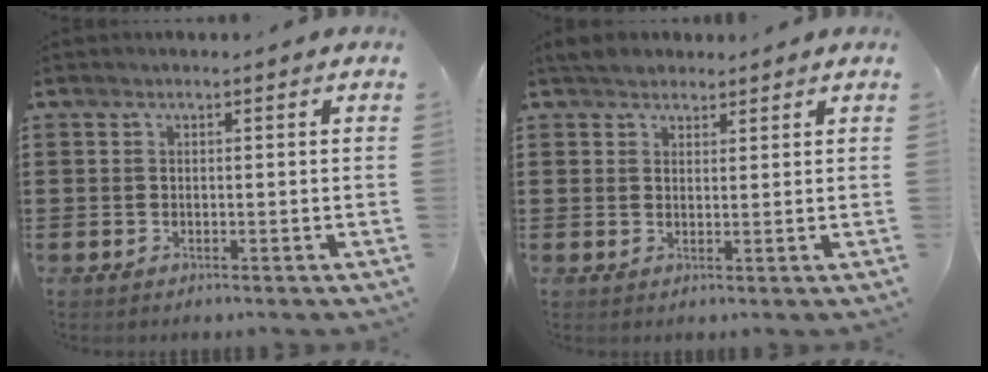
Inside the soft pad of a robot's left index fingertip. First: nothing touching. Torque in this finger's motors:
{"motor_torque": [-0.17, 0.02, 0.00, -0.03]}